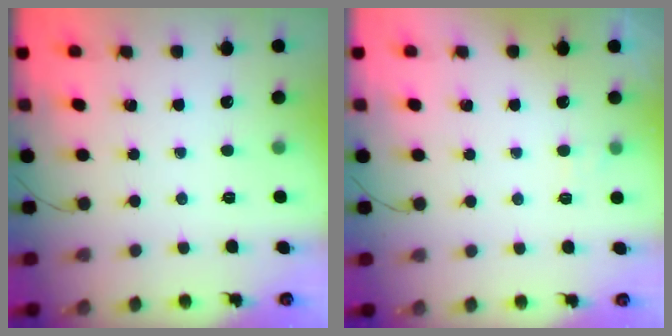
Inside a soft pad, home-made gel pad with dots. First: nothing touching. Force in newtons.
{"total": 2.2, "press": 1.8, "slide": 1.3}